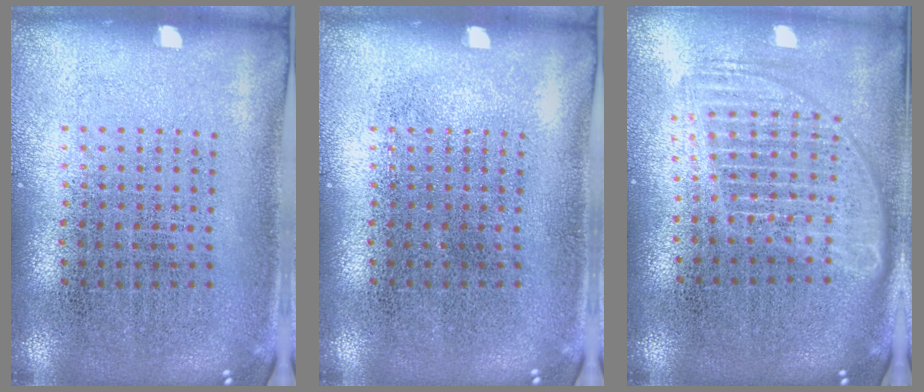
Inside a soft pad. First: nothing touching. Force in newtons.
{"total": 0.0}
{"total": 1.8, "press": 1.5, "slide": 0.9}